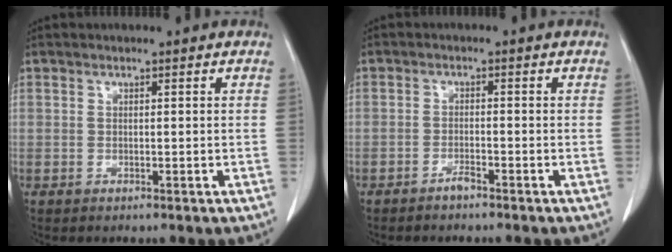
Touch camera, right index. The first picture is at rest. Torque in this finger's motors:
{"motor_torque": [-0.18, 0.07, -0.10, 0.00]}